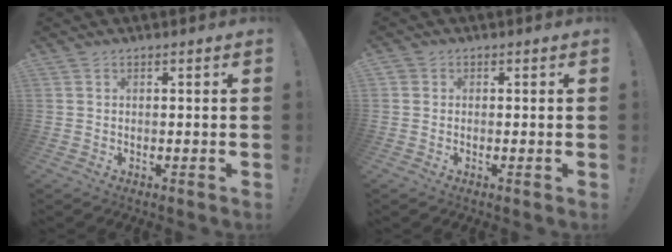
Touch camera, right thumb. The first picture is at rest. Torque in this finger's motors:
{"motor_torque": [0.35, 0.16, 0.05, 0.25, 0.00]}